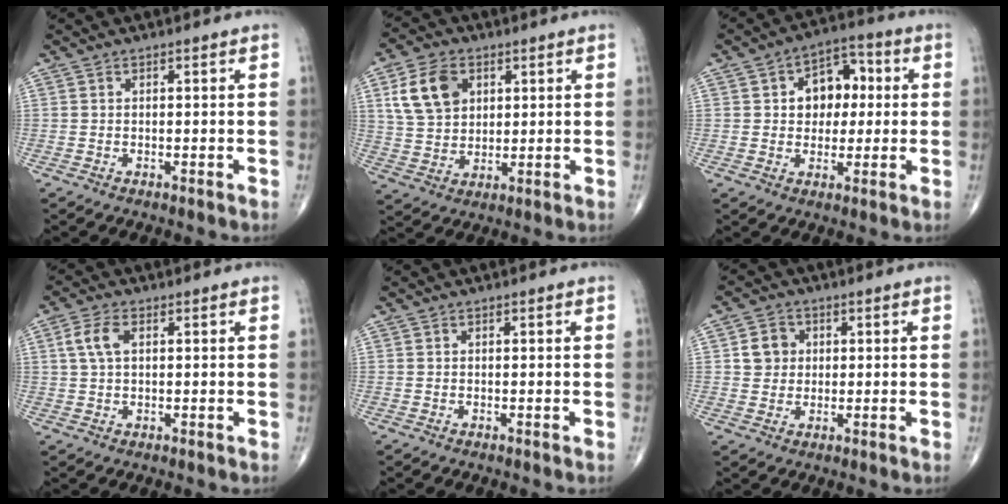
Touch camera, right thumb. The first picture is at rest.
{"total": 10.5, "force": [3.8, 7.5, 6.3], "torque": [-0.102, -0.007, 0.075]}
{"total": 9.7, "force": [1.4, 7.0, 6.5], "torque": [-0.051, 0.020, 0.014]}
{"total": 4.8, "force": [1.3, 2.6, 3.8], "torque": [-0.086, 0.008, 0.024]}
{"total": 0.0}
{"total": 4.7, "force": [0.9, 4.3, 1.7], "torque": [-0.006, 0.001, 0.011]}